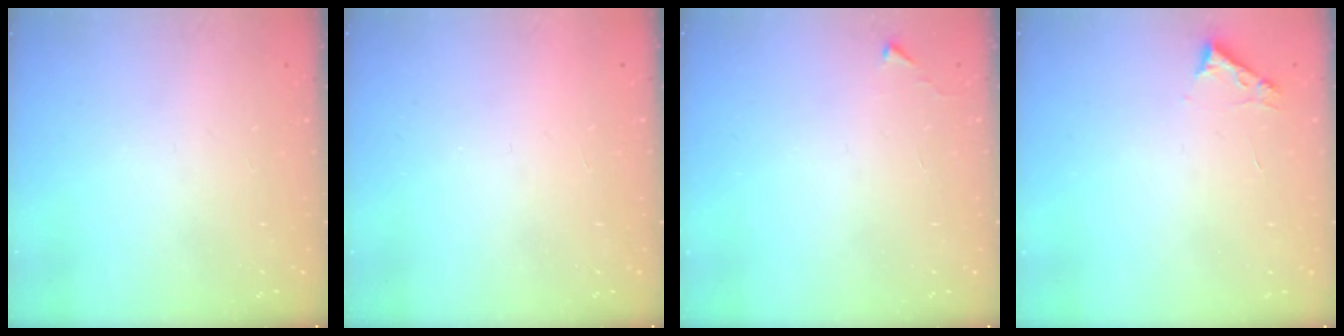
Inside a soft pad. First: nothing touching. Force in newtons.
{"total": 1.6, "press": 1.6, "slide": 0.1}
{"total": 2.7, "press": 2.6, "slide": 0.4}
{"total": 2.7, "press": 2.7, "slide": 0.3}